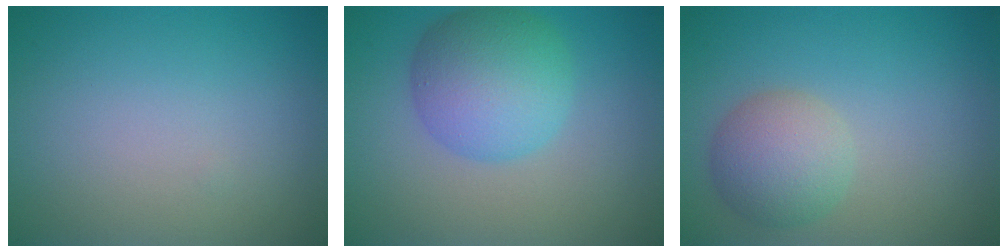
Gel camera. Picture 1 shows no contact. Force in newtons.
{"total": 6.5, "press": 6.5, "slide": 0.1}
{"total": 3.8, "press": 3.8, "slide": 0.3}